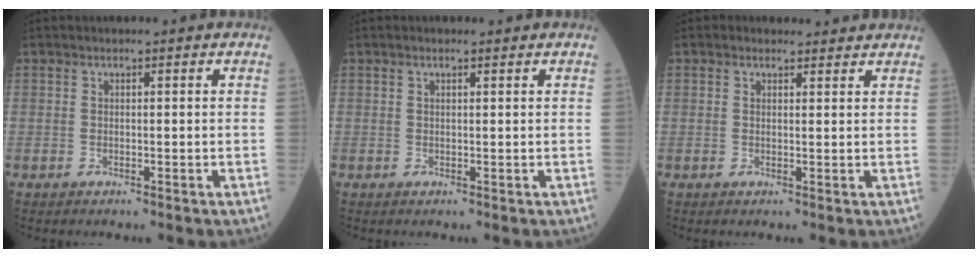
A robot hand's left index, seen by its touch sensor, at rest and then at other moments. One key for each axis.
{"total": 1.0, "fx": 0.8, "fy": 0.1, "fz": 0.6, "tx": -0.014, "ty": 0.009, "tz": 0.013}
{"total": 2.2, "fx": 2.0, "fy": 0.9, "fz": 0.1, "tx": -0.007, "ty": 0.006, "tz": 0.022}